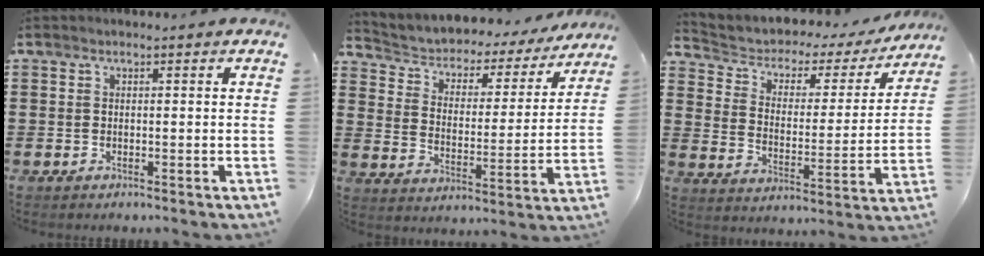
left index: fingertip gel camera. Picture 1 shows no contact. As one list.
[{"total": 2.9, "force": [2.4, 1.5, 0.2], "torque": [-0.026, -0.023, 0.030]}, {"total": 3.2, "force": [2.1, 2.1, 1.1], "torque": [-0.040, -0.019, 0.026]}]